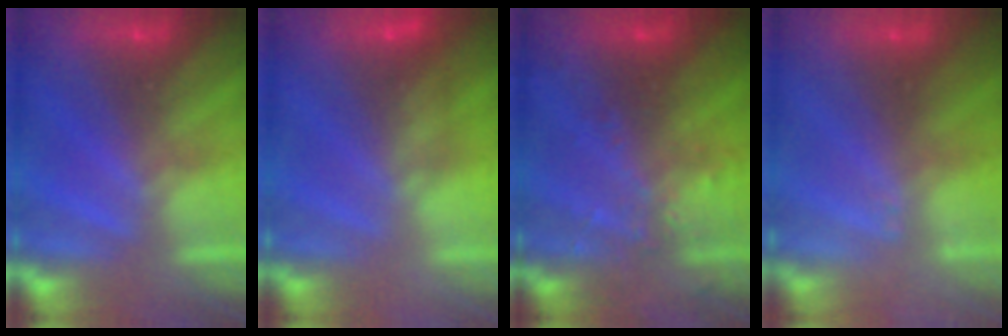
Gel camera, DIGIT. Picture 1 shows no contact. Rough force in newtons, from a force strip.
{"total": 4.8}
{"total": 2.9}
{"total": 2.4}